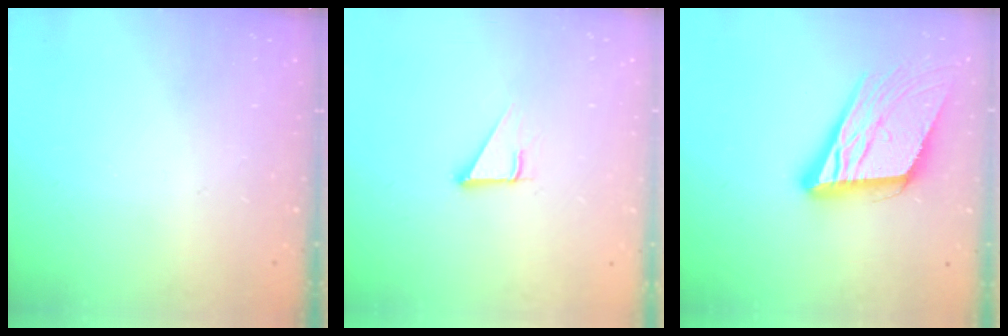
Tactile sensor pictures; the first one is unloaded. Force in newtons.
{"total": 3.0, "press": 3.0, "slide": 0.1}
{"total": 18.5, "press": 18.2, "slide": 3.6}